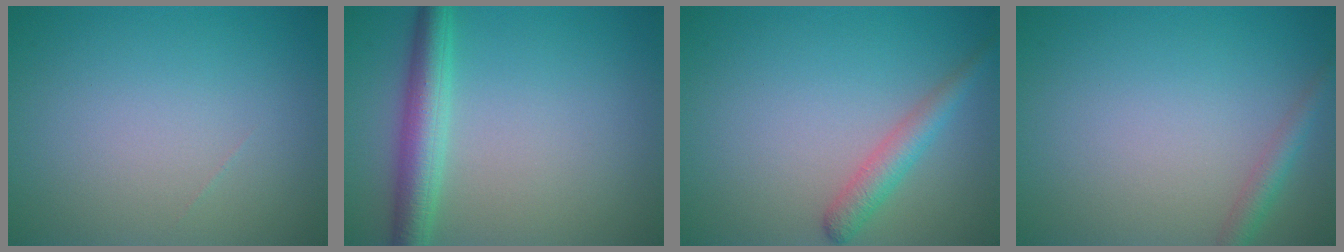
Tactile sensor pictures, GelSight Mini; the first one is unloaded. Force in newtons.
{"total": 4.1, "press": 4.1, "slide": 0.0}
{"total": 2.5, "press": 2.5, "slide": 0.1}
{"total": 1.8, "press": 1.8, "slide": 0.0}